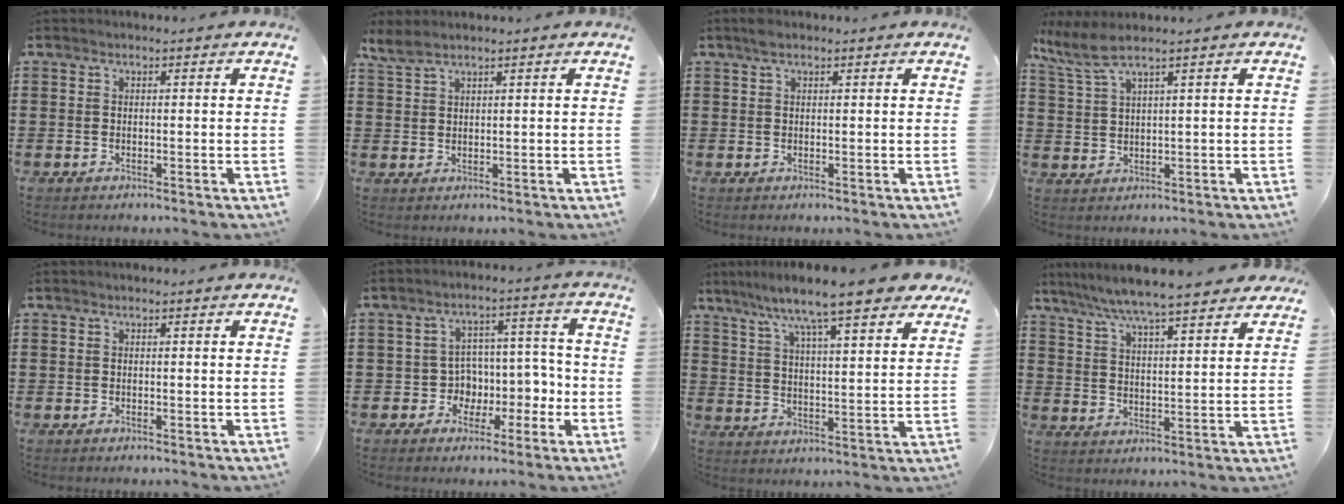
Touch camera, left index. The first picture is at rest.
{"total": 2.4, "force": [1.8, 0.5, 1.4], "torque": [-0.033, 0.002, 0.033]}
{"total": 1.4, "force": [0.9, 0.5, 1.0], "torque": [-0.021, 0.004, 0.016]}
{"total": 4.1, "force": [2.9, 0.3, 2.8], "torque": [-0.067, -0.001, 0.050]}
{"total": 0.0}
{"total": 5.5, "force": [-1.2, 5.2, 1.0], "torque": [-0.035, -0.004, -0.020]}
{"total": 9.6, "force": [8.1, 0.5, 5.1], "torque": [-0.124, -0.039, 0.132]}
{"total": 6.7, "force": [6.2, 0.1, 2.7], "torque": [-0.077, -0.028, 0.106]}